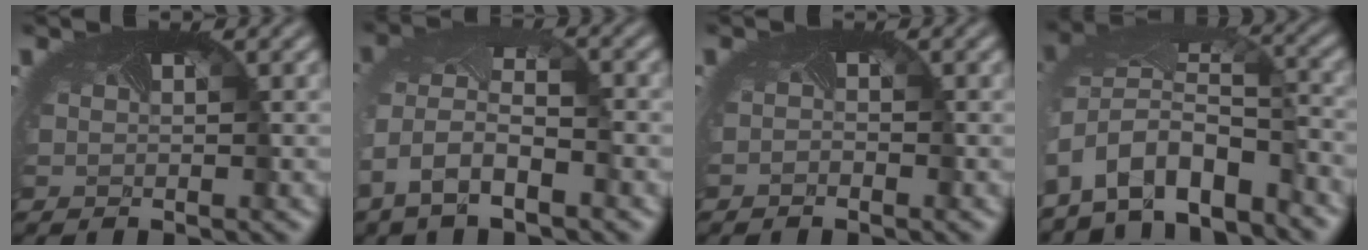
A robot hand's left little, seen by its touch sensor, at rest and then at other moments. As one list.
[{"total": 7.3, "force": [-3.2, 4.0, 5.3], "torque": [-0.114, -0.016, -0.047]}, {"total": 0.8, "force": [-0.7, -0.2, -0.3], "torque": [0.000, -0.006, -0.014]}, {"total": 8.9, "force": [-5.7, 4.5, 5.1], "torque": [-0.106, -0.018, -0.096]}]